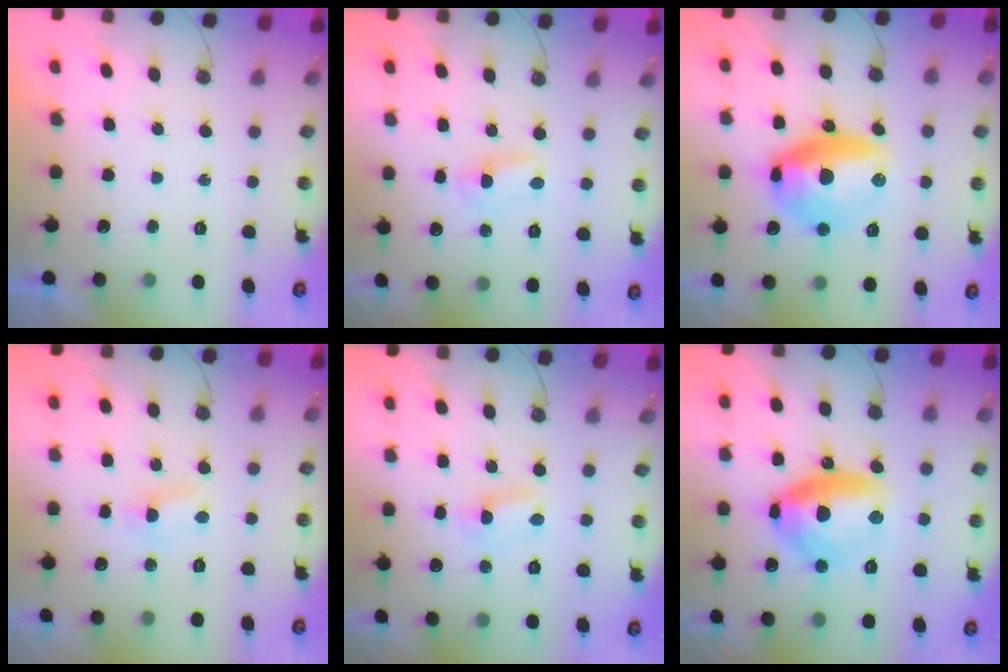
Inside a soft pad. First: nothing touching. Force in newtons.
{"total": 1.5, "press": 1.5, "slide": 0.2}
{"total": 16.8, "press": 16.3, "slide": 4.2}
{"total": 4.5, "press": 4.5, "slide": 0.4}
{"total": 1.6, "press": 1.5, "slide": 0.2}
{"total": 13.7, "press": 13.5, "slide": 2.0}